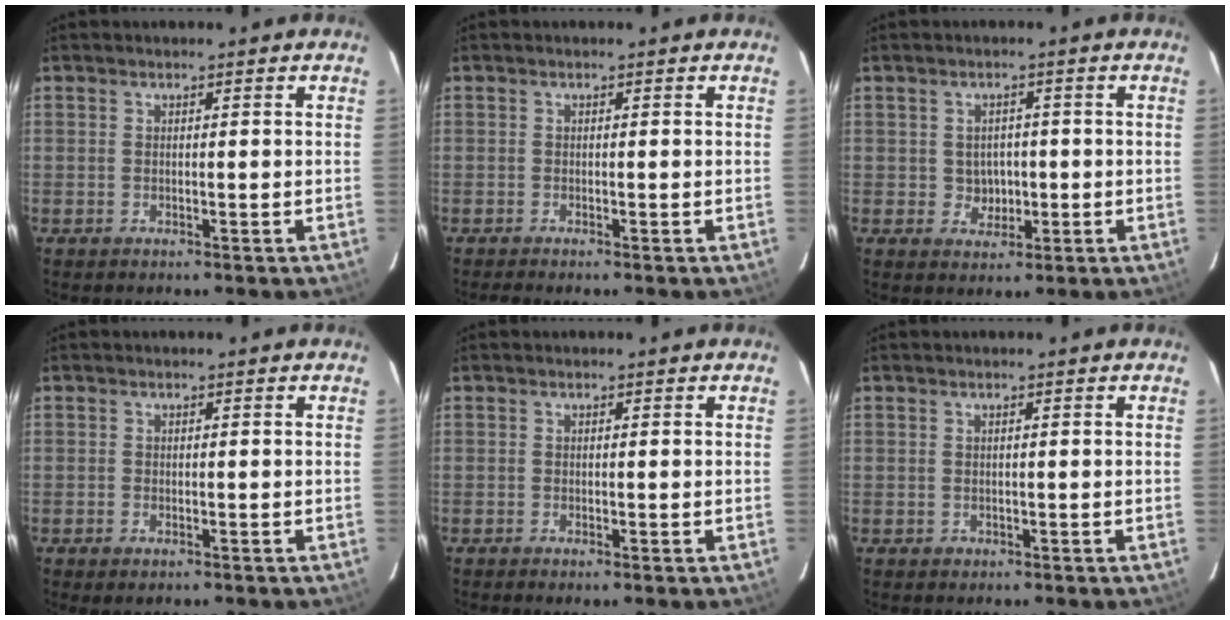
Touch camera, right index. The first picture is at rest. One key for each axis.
{"total": 1.4, "fx": -1.3, "fy": 0.0, "fz": 0.7, "tx": -0.017, "ty": -0.006, "tz": -0.022}
{"total": 3.6, "fx": -0.3, "fy": 3.4, "fz": 1.0, "tx": -0.020, "ty": 0.008, "tz": 0.004}
{"total": 1.3, "fx": -0.8, "fy": 0.7, "fz": 0.7, "tx": -0.013, "ty": -0.004, "tz": -0.014}
{"total": 0.0}
{"total": 0.8, "fx": -0.2, "fy": 0.8, "fz": 0.0, "tx": 0.003, "ty": 0.001, "tz": 0.001}